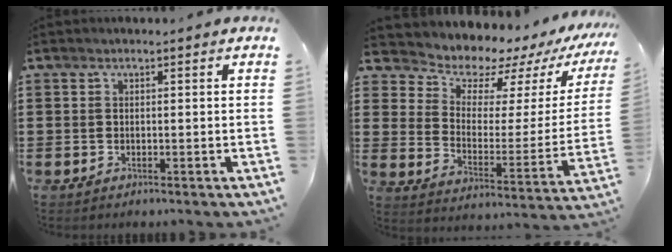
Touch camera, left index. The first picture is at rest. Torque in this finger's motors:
{"motor_torque": [2.02, -0.12, 0.45, 0.01]}